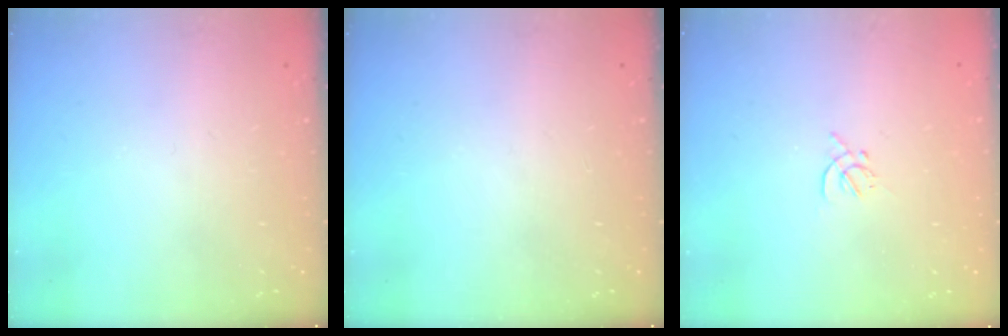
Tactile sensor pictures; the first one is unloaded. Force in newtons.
{"total": 0.0}
{"total": 1.4, "press": 1.3, "slide": 0.5}